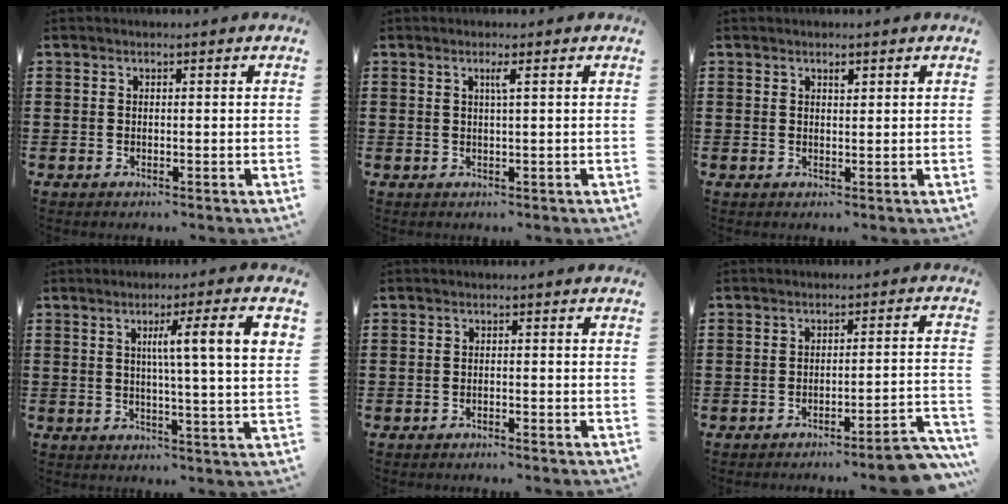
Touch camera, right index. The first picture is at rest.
{"total": 1.5, "force": [0.5, -0.3, 1.3], "torque": [-0.025, -0.003, 0.007]}
{"total": 0.8, "force": [0.6, 0.3, 0.5], "torque": [-0.010, 0.001, 0.011]}
{"total": 8.7, "force": [2.3, 0.2, 8.3], "torque": [-0.145, -0.005, 0.028]}
{"total": 0.9, "force": [-0.9, -0.1, 0.3], "torque": [-0.008, -0.001, -0.017]}
{"total": 4.9, "force": [-4.4, 0.0, 2.0], "torque": [-0.032, -0.009, -0.086]}